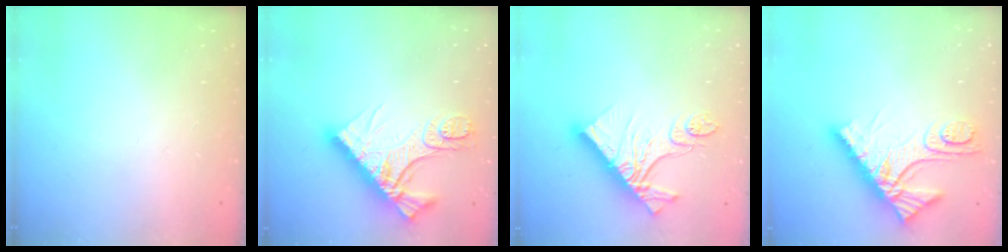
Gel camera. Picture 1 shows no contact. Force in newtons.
{"total": 16.2, "press": 16.1, "slide": 1.6}
{"total": 15.3, "press": 15.3, "slide": 1.3}
{"total": 12.1, "press": 12.0, "slide": 1.1}